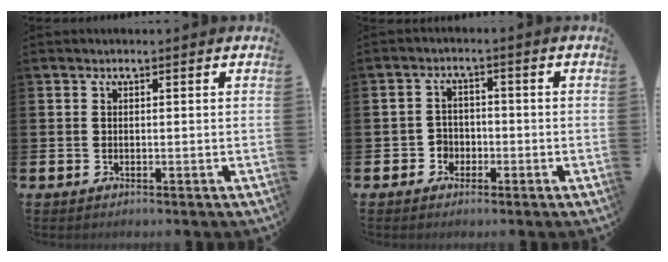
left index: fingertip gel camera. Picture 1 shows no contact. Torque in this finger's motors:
{"motor_torque": [-0.03, 0.05, -0.08, -0.01]}